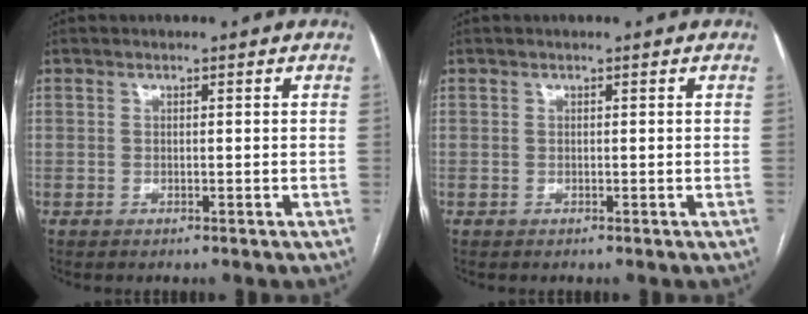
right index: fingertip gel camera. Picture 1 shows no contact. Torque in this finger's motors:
{"motor_torque": [0.00, 0.00, 0.00, 0.00]}